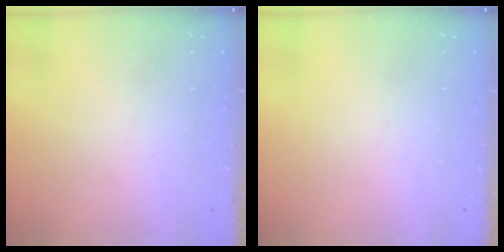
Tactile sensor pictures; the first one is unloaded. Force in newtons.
{"total": 0.0}